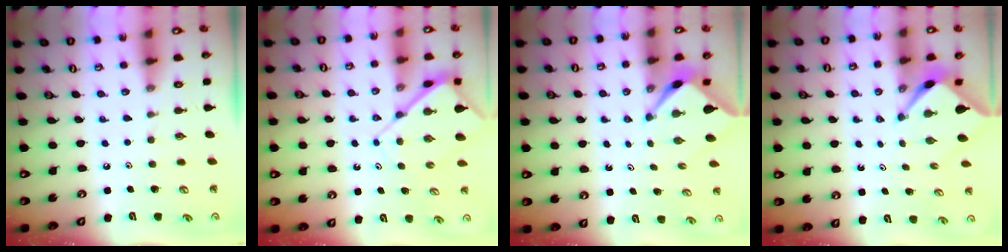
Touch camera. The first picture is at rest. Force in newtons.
{"total": 7.5, "press": 7.4, "slide": 0.7}
{"total": 2.8, "press": 2.8, "slide": 0.3}
{"total": 2.6, "press": 2.6, "slide": 0.3}